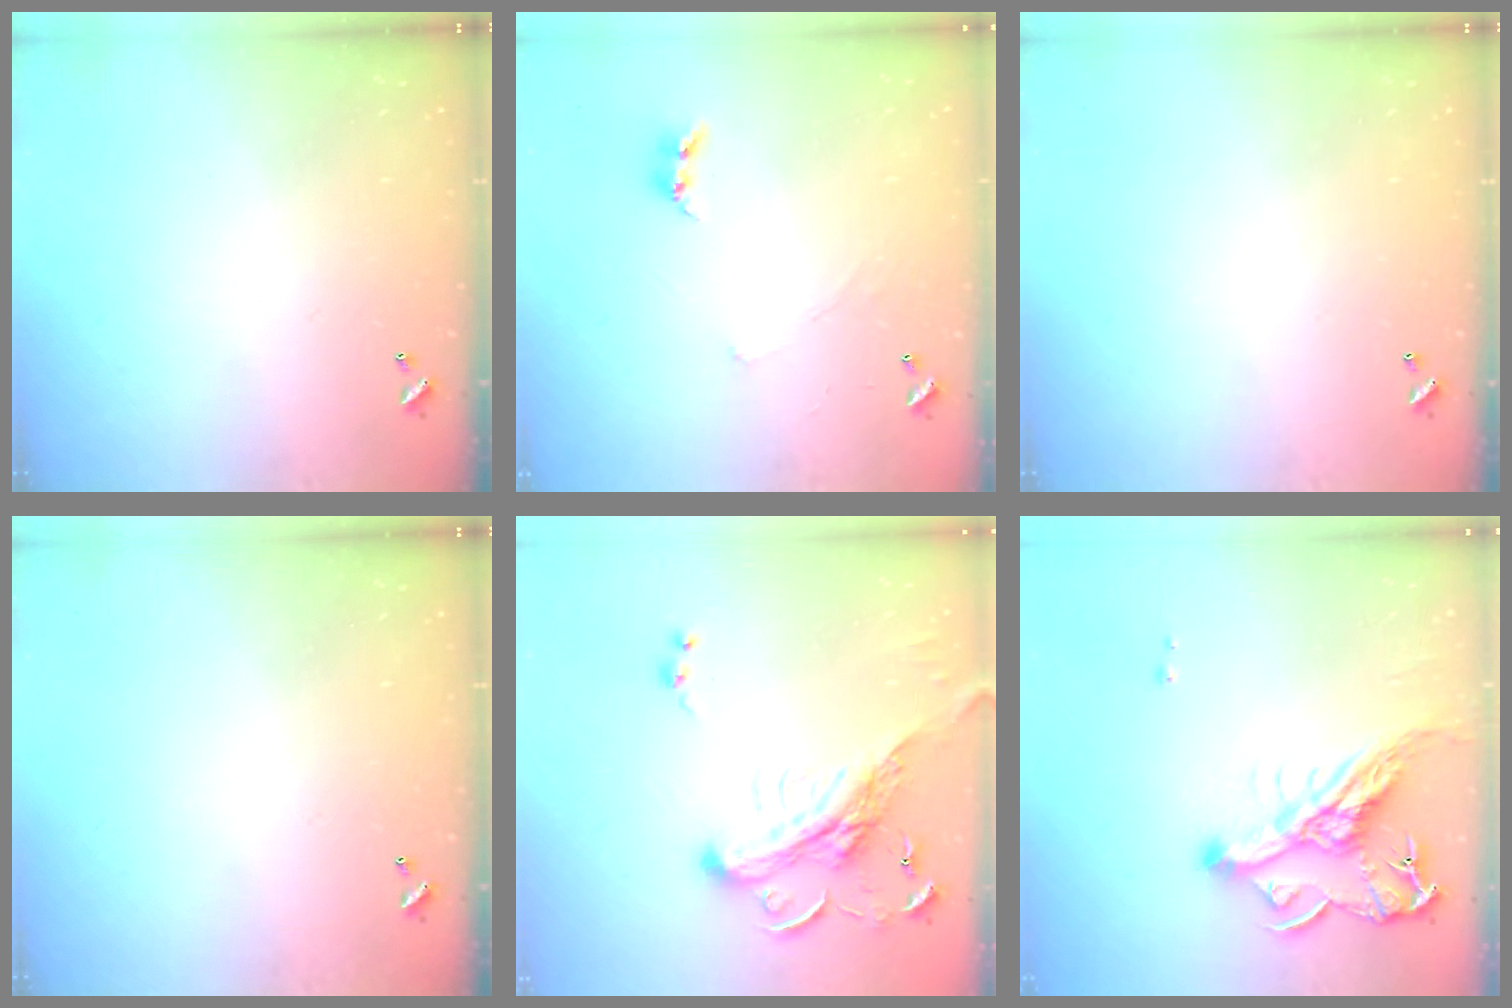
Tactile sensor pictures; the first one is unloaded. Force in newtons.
{"total": 2.7, "press": 2.7, "slide": 0.3}
{"total": 0.0}
{"total": 0.0}
{"total": 3.9, "press": 3.7, "slide": 1.3}
{"total": 12.8, "press": 12.8, "slide": 1.1}